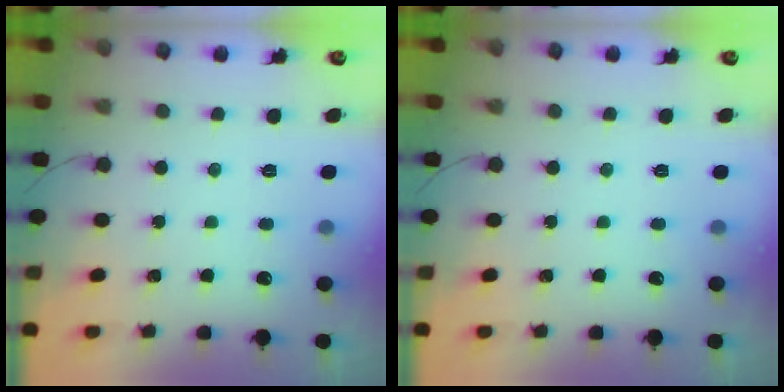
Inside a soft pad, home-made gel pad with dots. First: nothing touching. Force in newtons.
{"total": 0.0}